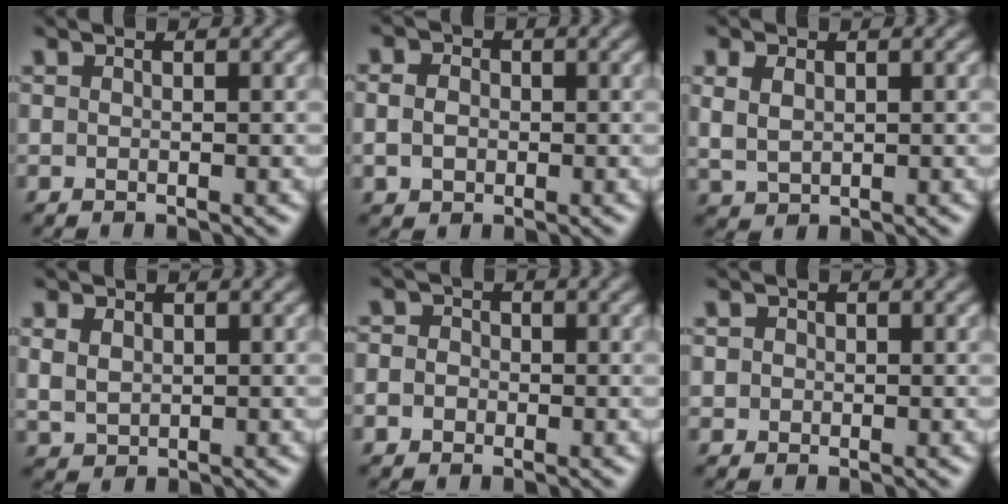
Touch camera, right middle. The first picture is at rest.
{"total": 2.9, "force": [0.3, 2.5, 1.4], "torque": [-0.026, 0.011, -0.009]}
{"total": 2.1, "force": [0.9, 1.5, 1.1], "torque": [-0.031, 0.000, 0.023]}
{"total": 1.9, "force": [1.0, 1.4, 0.8], "torque": [-0.022, 0.000, 0.025]}
{"total": 3.1, "force": [0.2, 2.8, 1.2], "torque": [-0.002, 0.018, -0.029]}
{"total": 1.0, "force": [0.2, 1.0, 0.1], "torque": [0.003, 0.002, 0.001]}